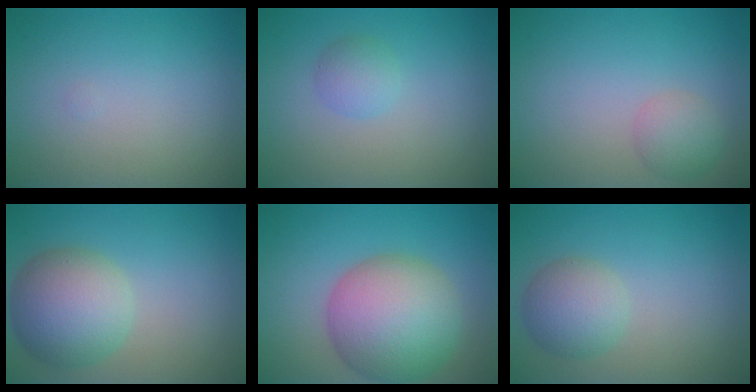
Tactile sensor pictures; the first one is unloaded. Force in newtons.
{"total": 1.7, "press": 1.7, "slide": 0.0}
{"total": 2.2, "press": 2.2, "slide": 0.1}
{"total": 6.8, "press": 6.8, "slide": 0.3}
{"total": 9.8, "press": 9.8, "slide": 0.5}
{"total": 2.8, "press": 2.8, "slide": 0.3}